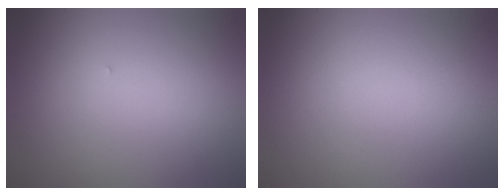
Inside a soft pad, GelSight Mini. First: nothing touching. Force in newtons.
{"total": 0.0}